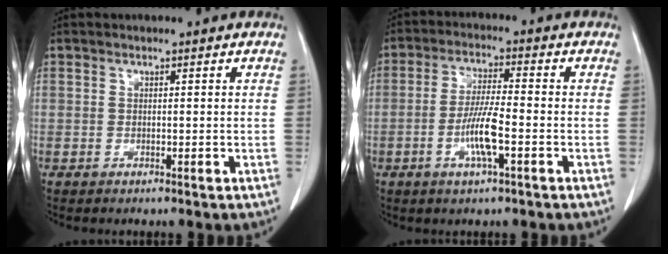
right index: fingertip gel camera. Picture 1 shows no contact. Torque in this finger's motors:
{"motor_torque": [1.43, -0.56, 0.52, 0.10]}